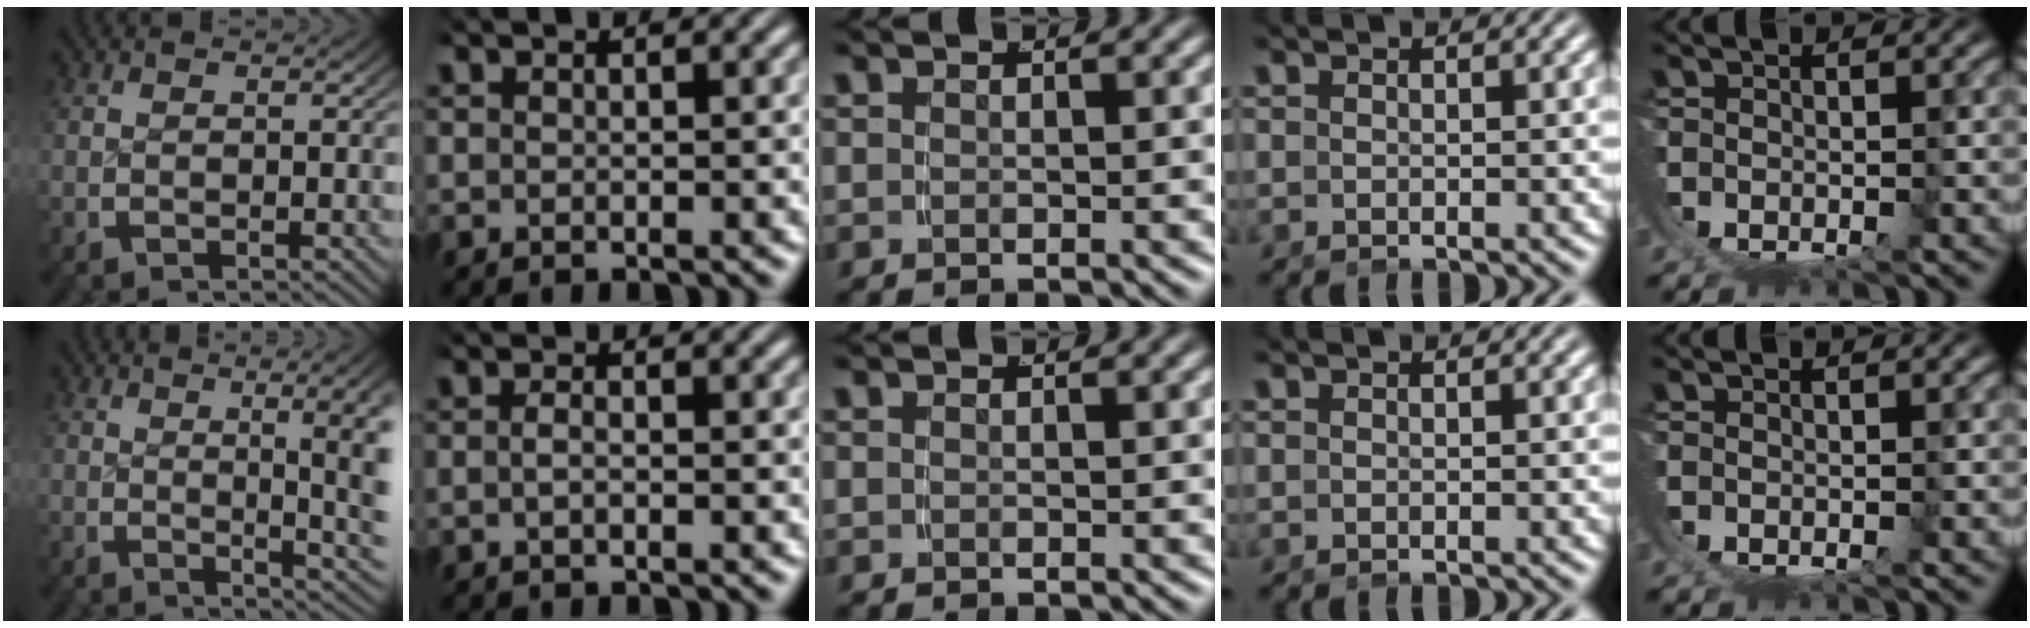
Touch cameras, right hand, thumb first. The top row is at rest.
{"thumb": {"total": 7.7, "force": [0.3, 3.1, 7.0], "torque": [-0.083, -0.009, 0.009]}, "index": {"total": 1.0, "force": [-0.6, 0.1, 0.8], "torque": [-0.022, -0.006, -0.009]}}